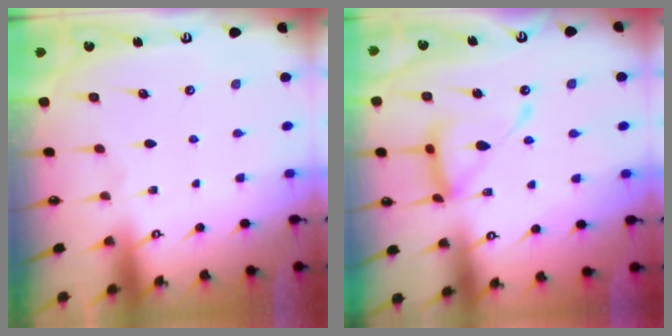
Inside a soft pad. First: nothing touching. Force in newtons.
{"total": 13.9, "press": 13.8, "slide": 1.0}